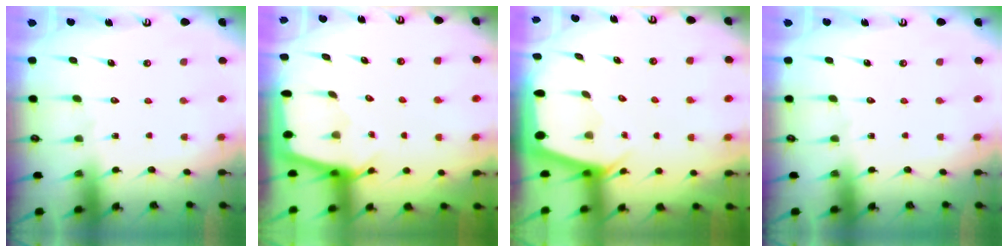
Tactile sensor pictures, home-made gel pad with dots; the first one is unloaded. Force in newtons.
{"total": 2.2, "press": 2.2, "slide": 0.3}
{"total": 2.2, "press": 2.2, "slide": 0.3}
{"total": 0.0}